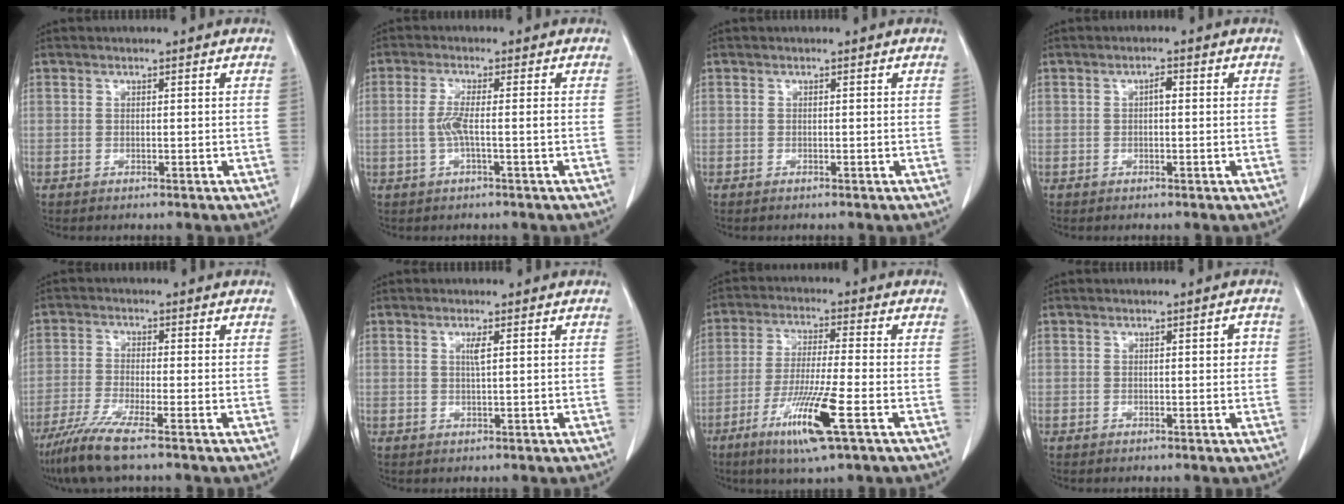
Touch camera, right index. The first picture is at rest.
{"total": 3.4, "force": [-0.6, -0.1, 3.4], "torque": [-0.071, 0.000, -0.012]}
{"total": 0.0}
{"total": 1.3, "force": [0.1, 0.5, 1.2], "torque": [-0.019, 0.004, 0.000]}
{"total": 5.1, "force": [-3.5, 0.0, 3.8], "torque": [-0.078, -0.016, -0.070]}
{"total": 1.5, "force": [0.5, -0.1, 1.4], "torque": [-0.030, -0.002, 0.009]}
{"total": 10.9, "force": [-5.0, -0.2, 9.7], "torque": [-0.191, -0.025, -0.093]}
{"total": 1.5, "force": [0.2, 0.5, 1.4], "torque": [-0.015, 0.003, 0.002]}